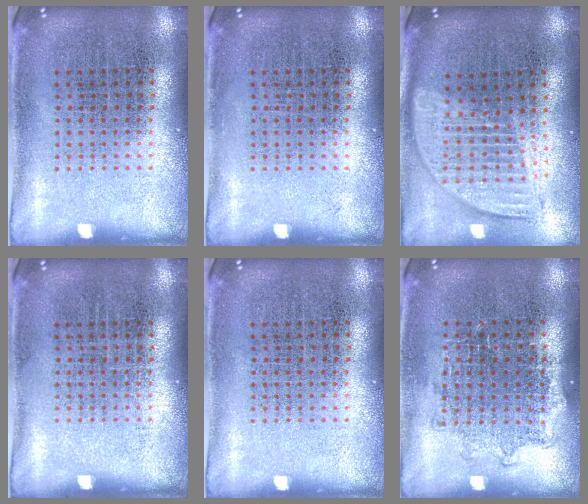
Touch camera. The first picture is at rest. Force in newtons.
{"total": 0.0}
{"total": 1.8, "press": 1.5, "slide": 0.9}
{"total": 0.0}
{"total": 0.0}
{"total": 1.1, "press": 0.9, "slide": 0.5}